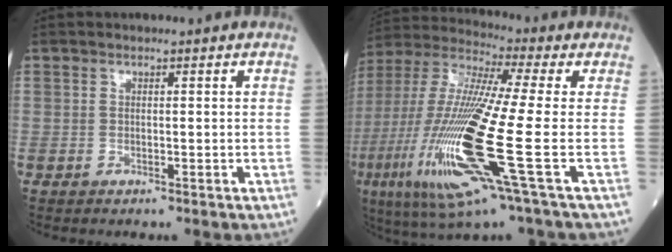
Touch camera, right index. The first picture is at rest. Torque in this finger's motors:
{"motor_torque": [1.46, -0.68, 1.05, 0.21]}